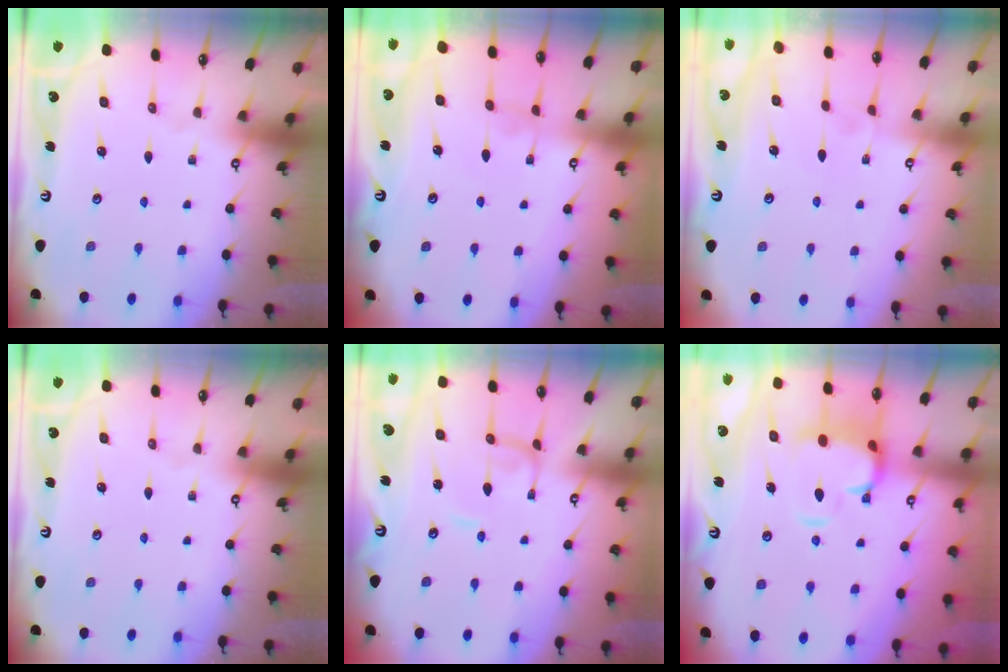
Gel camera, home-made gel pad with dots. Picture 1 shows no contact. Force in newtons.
{"total": 1.9, "press": 1.9, "slide": 0.3}
{"total": 4.4, "press": 4.4, "slide": 0.1}
{"total": 0.0}
{"total": 1.4, "press": 1.4, "slide": 0.1}
{"total": 4.2, "press": 3.9, "slide": 1.3}